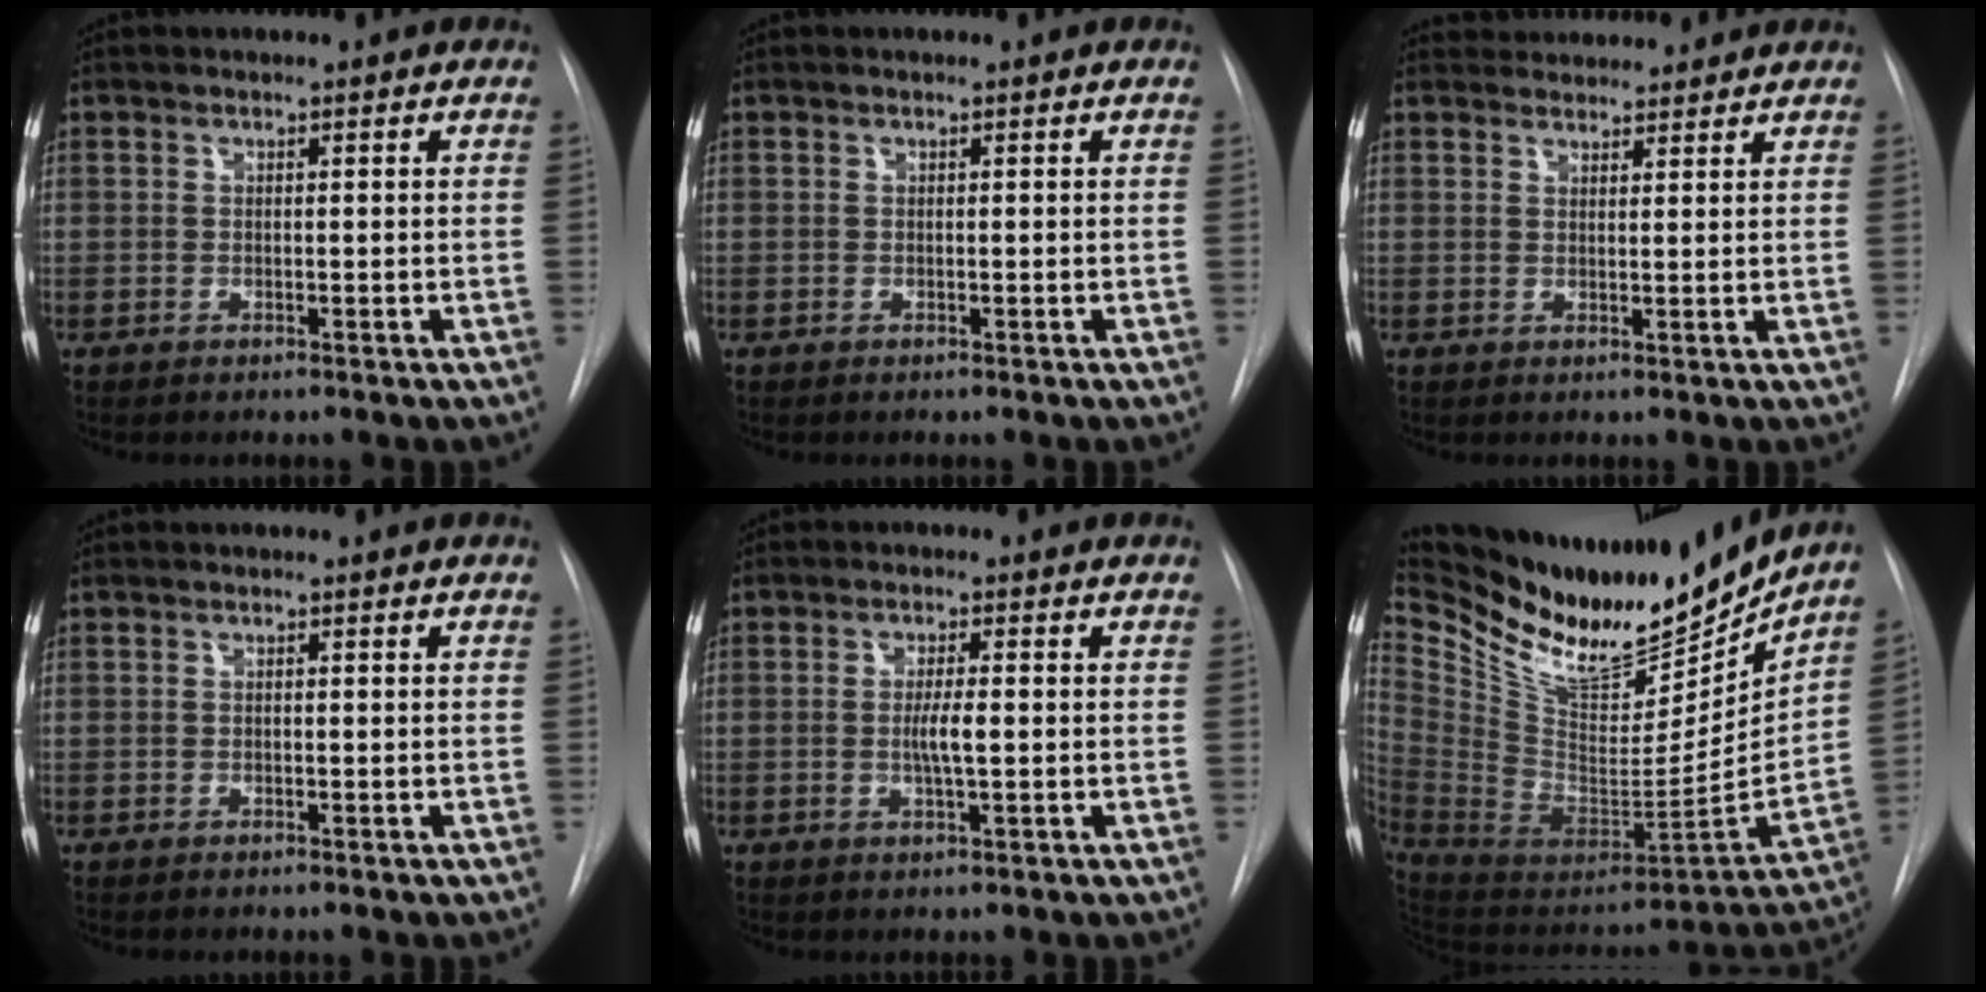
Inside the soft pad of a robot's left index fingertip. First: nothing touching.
{"total": 0.0}
{"total": 6.1, "force": [5.9, 1.5, 0.5], "torque": [-0.001, 0.027, 0.076]}
{"total": 0.0}
{"total": 3.3, "force": [-0.2, 0.3, 3.3], "torque": [-0.062, -0.002, -0.004]}
{"total": 28.9, "force": [25.1, 7.6, 12.1], "torque": [-0.242, -0.064, 0.402]}